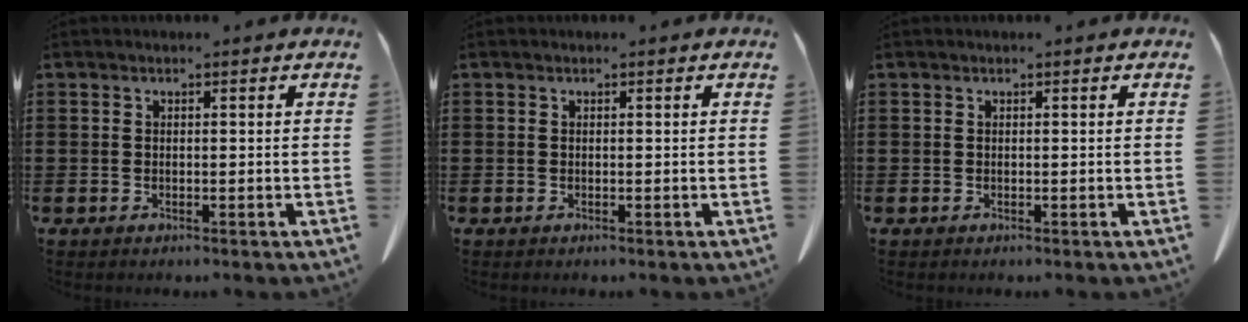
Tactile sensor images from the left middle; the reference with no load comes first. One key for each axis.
{"total": 0.0}
{"total": 0.0}